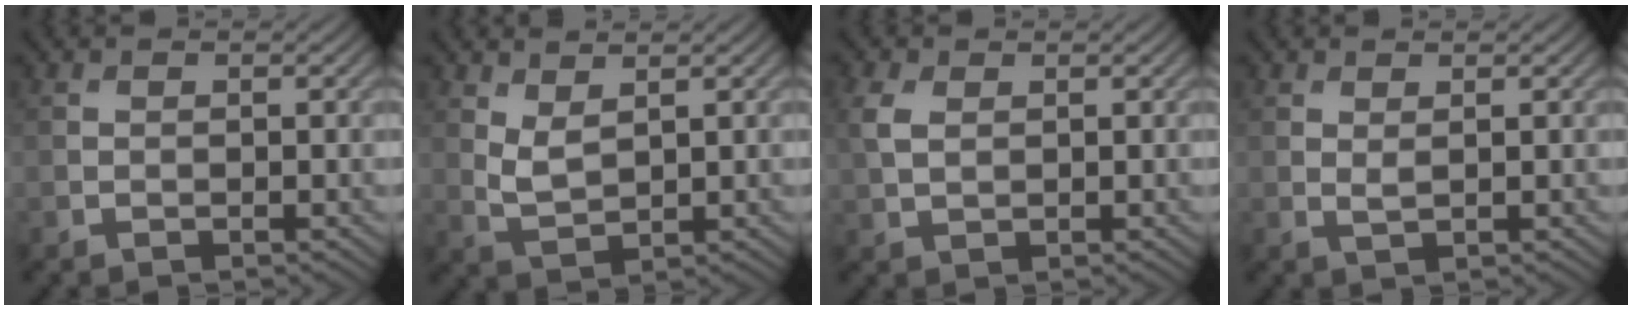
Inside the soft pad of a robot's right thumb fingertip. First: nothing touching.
{"total": 3.0, "force": [1.8, 1.3, 2.0], "torque": [-0.053, -0.006, 0.043]}
{"total": 3.0, "force": [0.9, 1.9, 2.1], "torque": [-0.060, 0.005, 0.017]}
{"total": 1.0, "force": [0.6, 0.2, 0.7], "torque": [-0.019, -0.003, 0.014]}